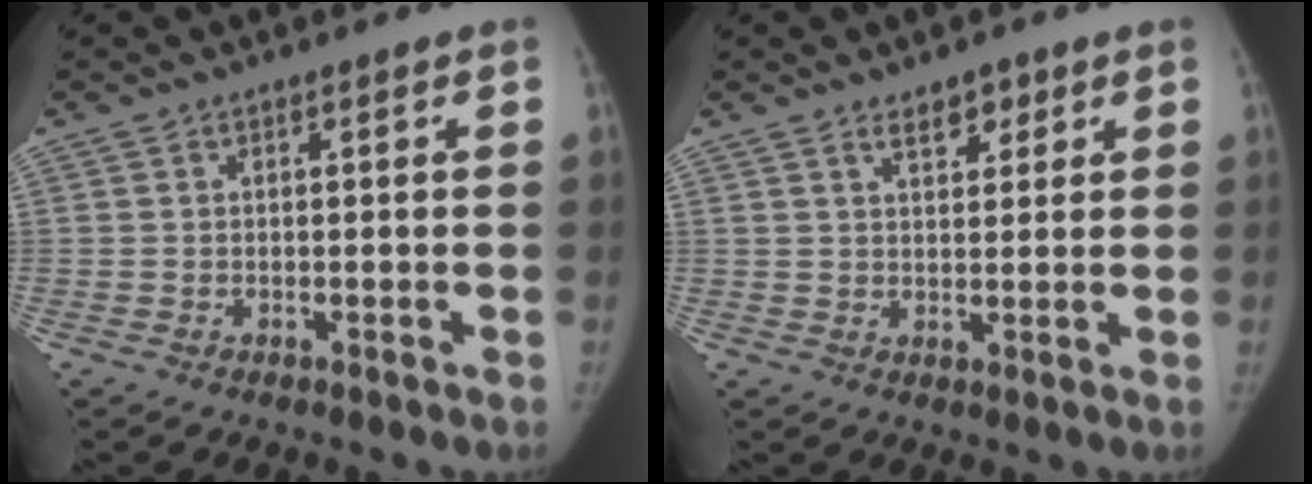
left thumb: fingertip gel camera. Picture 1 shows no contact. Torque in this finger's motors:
{"motor_torque": [-0.08, 0.15, -0.01, 0.20, 0.03]}